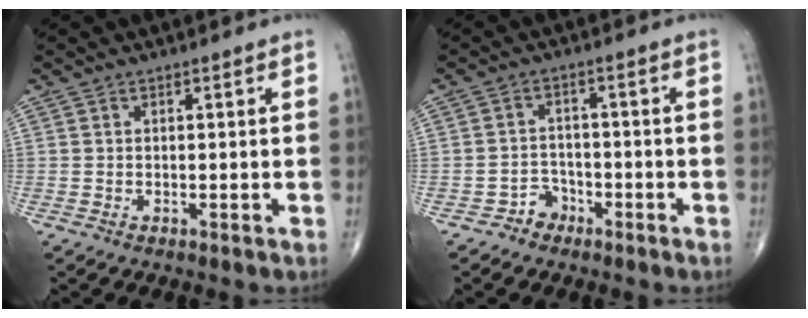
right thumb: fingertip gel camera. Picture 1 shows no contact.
{"total": 3.2, "force": [-2.1, 2.4, 0.2], "torque": [0.011, 0.021, -0.041]}